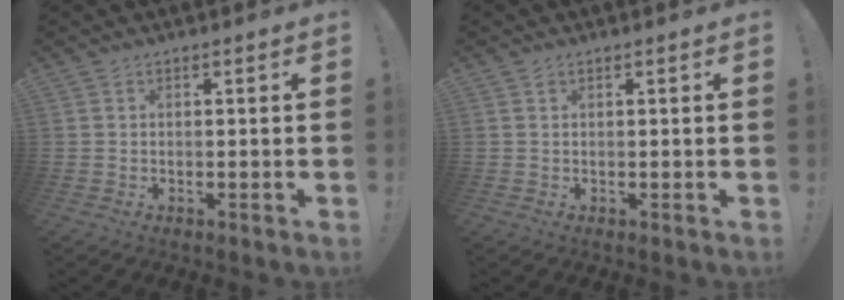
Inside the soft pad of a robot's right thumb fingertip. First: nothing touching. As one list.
[{"total": 0.6, "force": [0.4, 0.4, 0.1], "torque": [0.003, -0.003, 0.007]}]